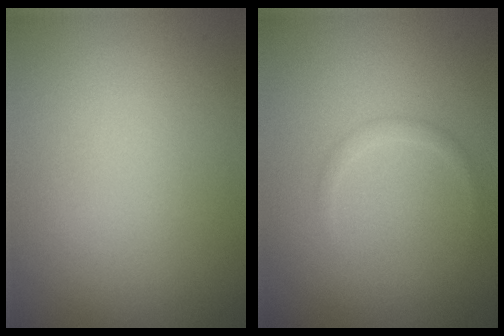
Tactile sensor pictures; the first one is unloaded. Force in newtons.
{"total": 0.8, "press": 0.8, "slide": 0.0}